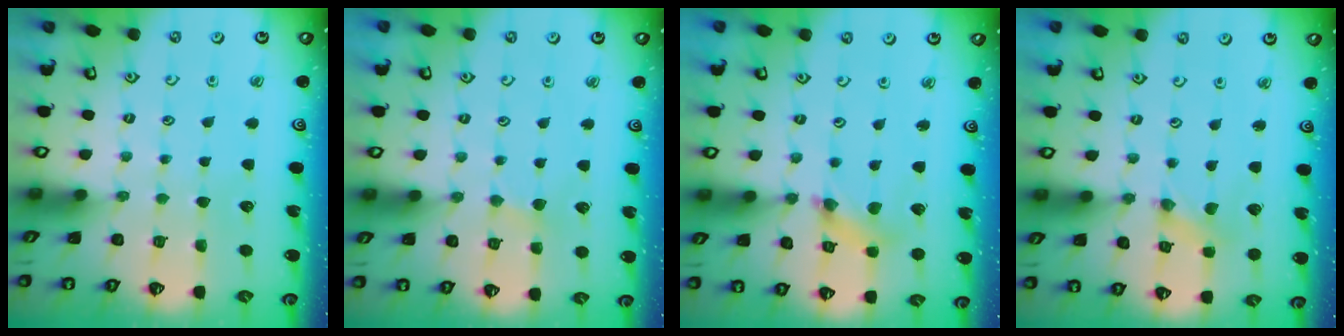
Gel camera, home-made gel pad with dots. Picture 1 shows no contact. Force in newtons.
{"total": 1.9, "press": 1.9, "slide": 0.3}
{"total": 4.3, "press": 4.3, "slide": 0.5}
{"total": 0.0}